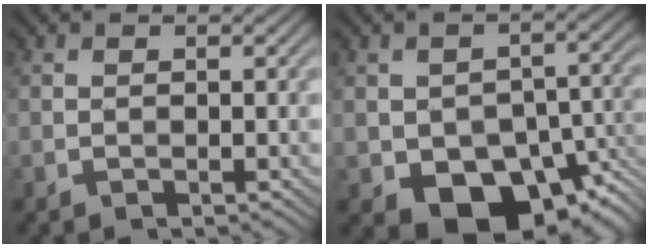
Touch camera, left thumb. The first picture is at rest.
{"total": 11.9, "force": [-5.3, 7.2, 7.8], "torque": [-0.124, -0.028, -0.076]}